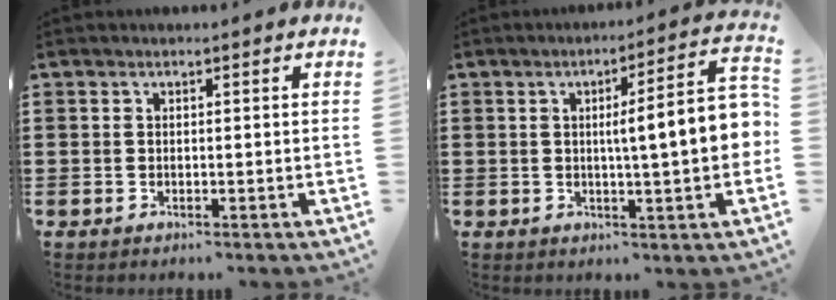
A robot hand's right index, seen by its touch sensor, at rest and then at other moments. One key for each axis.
{"total": 8.9, "fx": 0.3, "fy": 1.0, "fz": 8.9, "tx": -0.134, "ty": -0.009, "tz": -0.006}